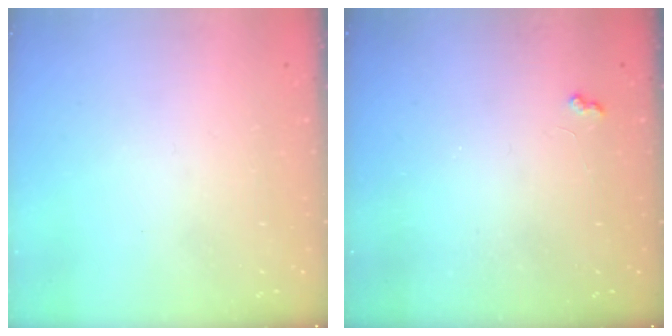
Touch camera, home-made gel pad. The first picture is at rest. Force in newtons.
{"total": 2.9, "press": 2.8, "slide": 0.5}